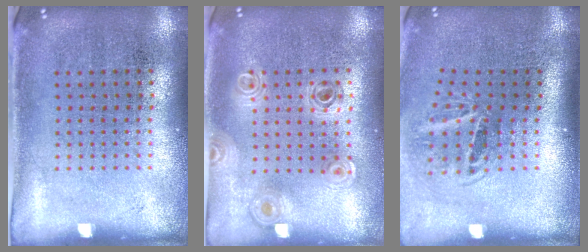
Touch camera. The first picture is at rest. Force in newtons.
{"total": 0.8, "press": 0.8, "slide": 0.1}
{"total": 2.0, "press": 1.3, "slide": 1.5}